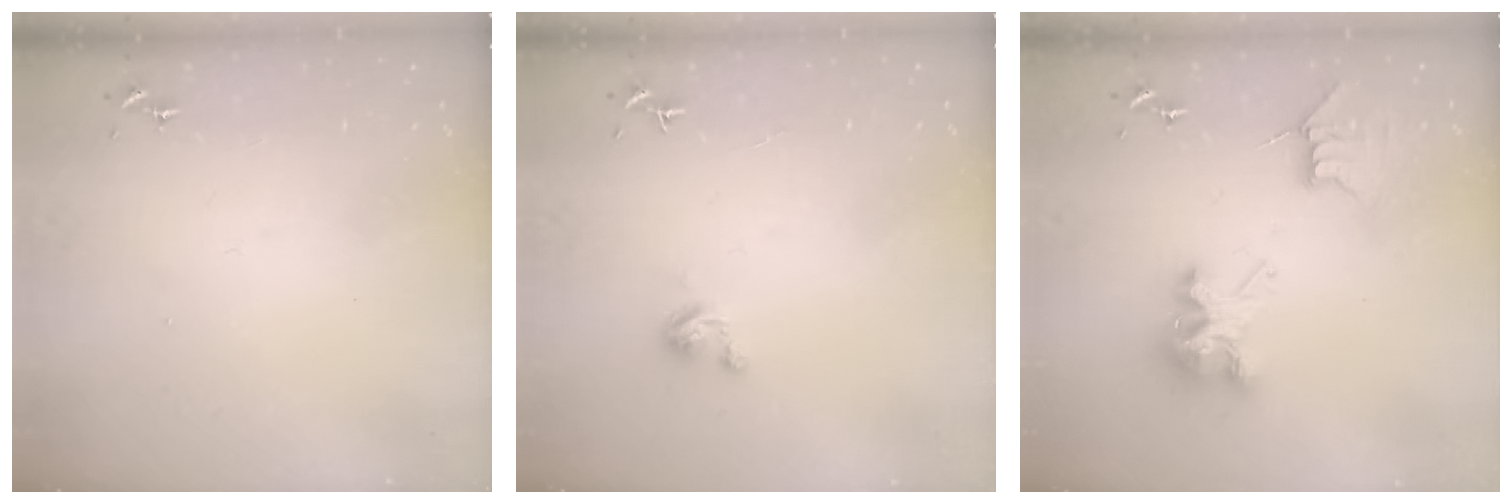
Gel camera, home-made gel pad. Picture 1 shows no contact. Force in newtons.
{"total": 3.4, "press": 3.3, "slide": 0.3}
{"total": 8.9, "press": 8.9, "slide": 0.5}